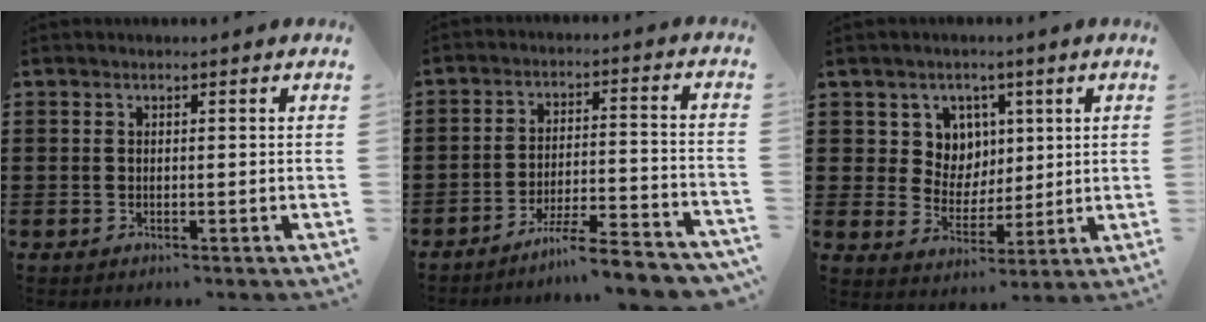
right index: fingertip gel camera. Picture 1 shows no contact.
{"total": 6.7, "force": [-6.1, -0.3, 2.8], "torque": [-0.050, -0.006, -0.116]}
{"total": 6.5, "force": [2.8, 5.8, 1.1], "torque": [-0.049, 0.006, 0.051]}